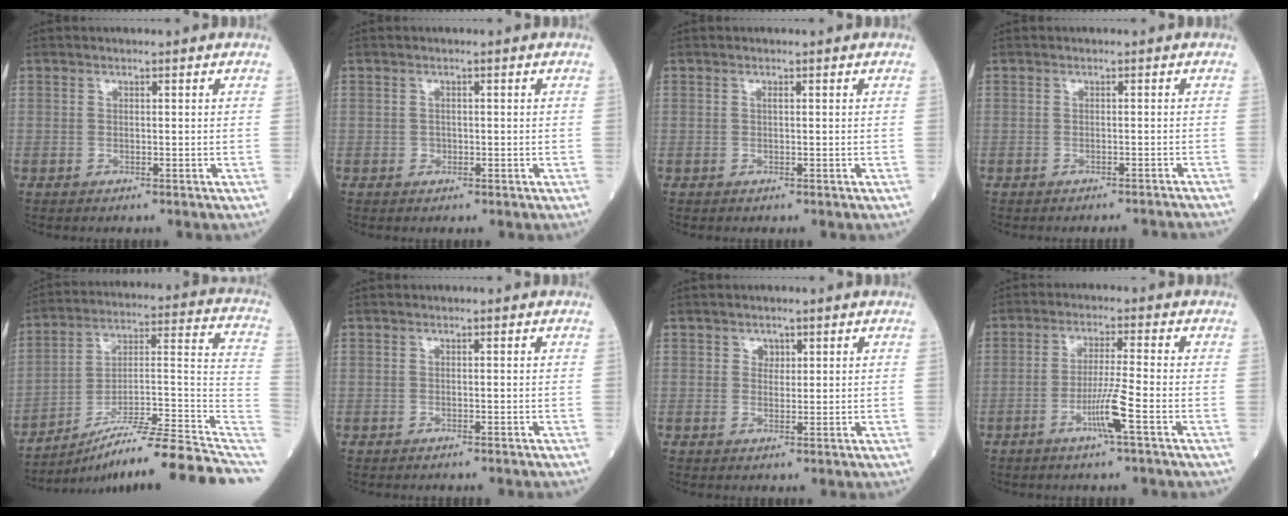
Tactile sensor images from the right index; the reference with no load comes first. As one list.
[{"total": 0.6, "force": [-0.2, 0.6, 0.1], "torque": [0.001, 0.004, -0.005]}, {"total": 0.0}, {"total": 4.6, "force": [-4.5, -0.6, 0.8], "torque": [-0.011, -0.012, -0.048]}, {"total": 23.0, "force": [-17.8, 0.0, 14.7], "torque": [-0.160, 0.016, -0.281]}, {"total": 0.9, "force": [-0.8, -0.1, 0.4], "torque": [-0.008, -0.001, -0.011]}, {"total": 1.5, "force": [0.7, 1.2, 0.5], "torque": [-0.001, -0.002, 0.009]}, {"total": 5.5, "force": [-2.4, -1.0, 4.8], "torque": [-0.094, -0.009, -0.049]}]